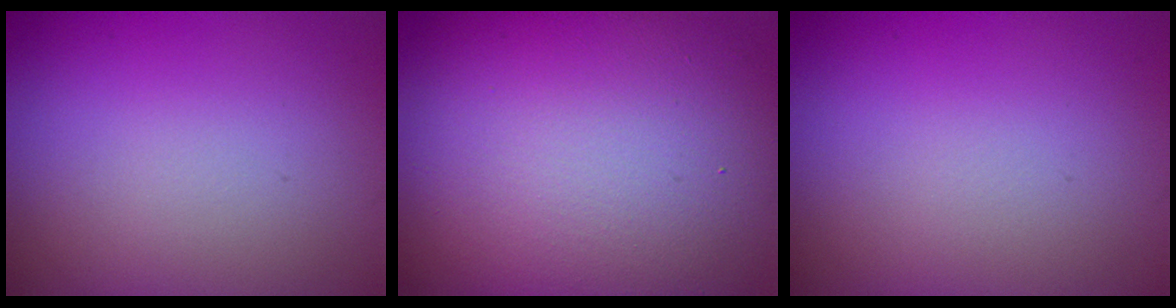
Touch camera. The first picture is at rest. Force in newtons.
{"total": 16.4, "press": 16.4, "slide": 0.7}
{"total": 0.0}